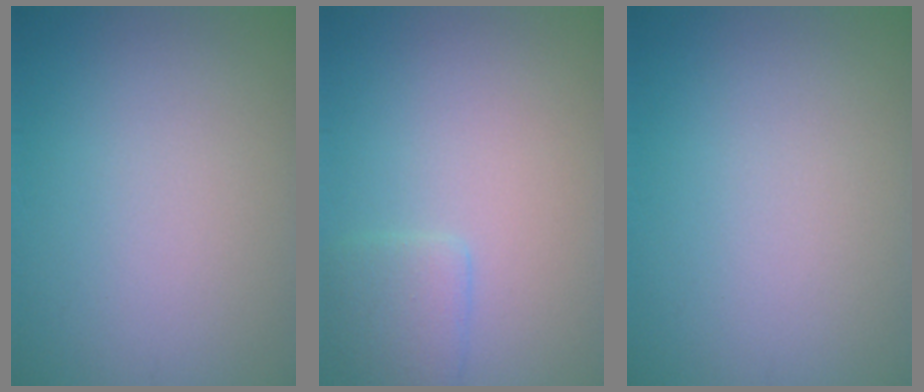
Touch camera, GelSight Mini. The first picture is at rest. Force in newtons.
{"total": 1.9, "press": 1.9, "slide": 0.1}
{"total": 0.0}